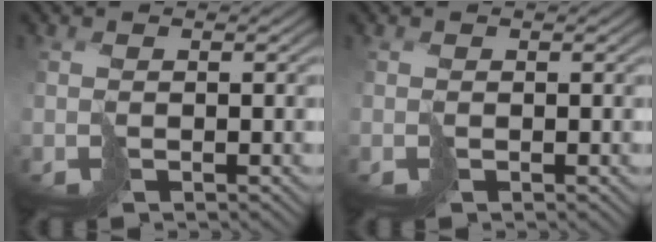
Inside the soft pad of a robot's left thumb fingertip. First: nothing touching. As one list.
[{"total": 0.0}]